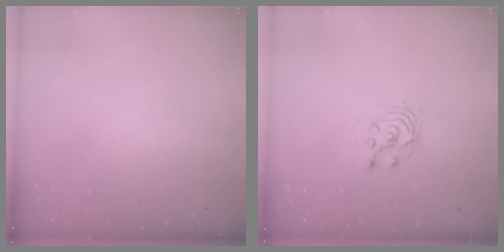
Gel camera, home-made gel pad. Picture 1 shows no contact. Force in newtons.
{"total": 3.1, "press": 3.0, "slide": 0.3}